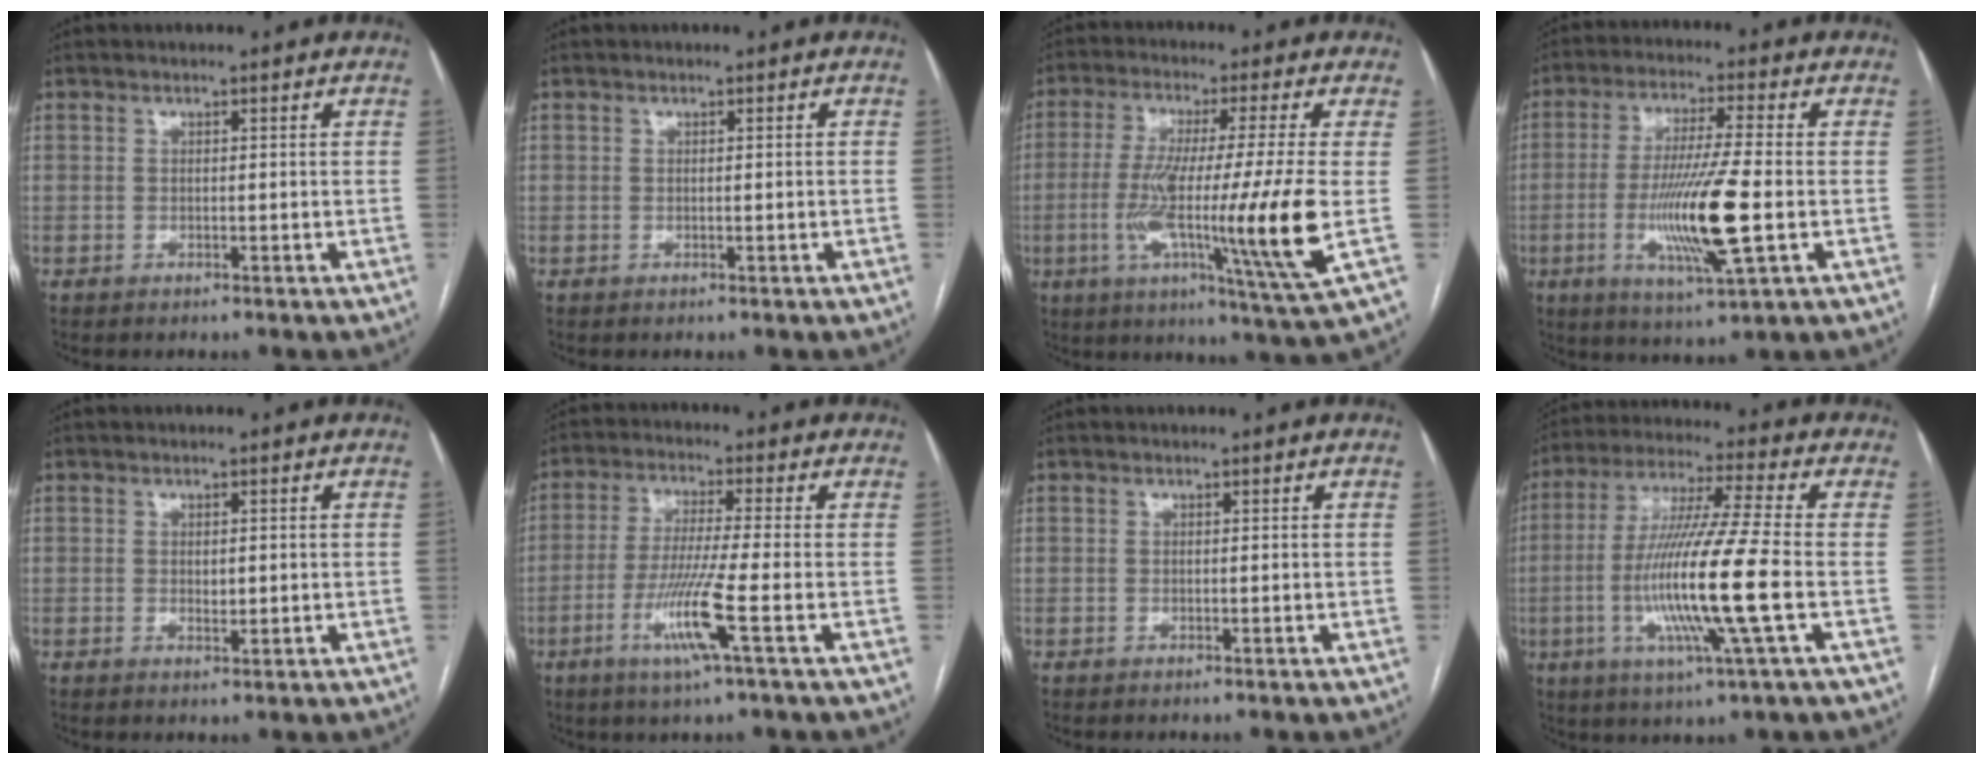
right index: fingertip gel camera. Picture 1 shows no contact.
{"total": 0.0}
{"total": 17.4, "force": [-2.6, -1.2, 17.2], "torque": [-0.300, -0.029, -0.055]}
{"total": 13.0, "force": [-2.7, 0.3, 12.8], "torque": [-0.248, -0.019, -0.051]}
{"total": 1.5, "force": [0.1, 0.7, 1.4], "torque": [-0.023, -0.004, 0.003]}
{"total": 8.9, "force": [-3.3, -1.2, 8.1], "torque": [-0.163, -0.021, -0.069]}
{"total": 0.0}
{"total": 15.7, "force": [-3.4, -0.9, 15.4], "torque": [-0.307, -0.016, -0.072]}